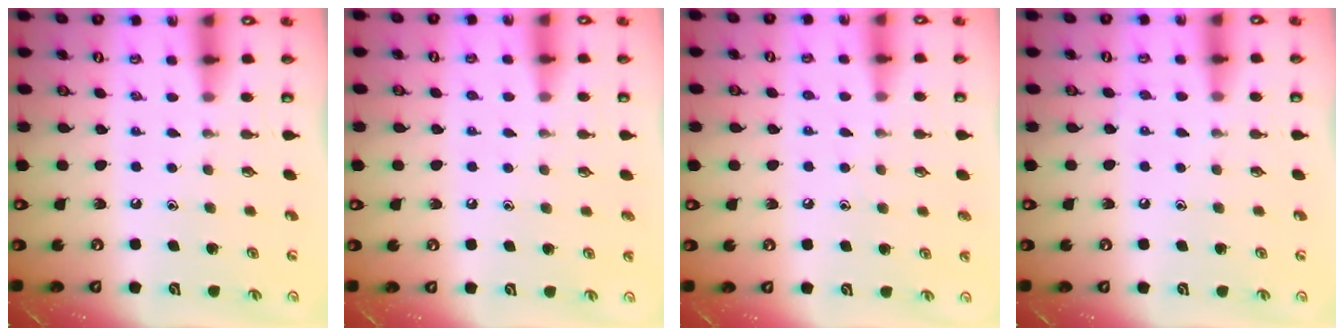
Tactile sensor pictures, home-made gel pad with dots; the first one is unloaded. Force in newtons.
{"total": 2.5, "press": 2.4, "slide": 0.3}
{"total": 3.9, "press": 3.9, "slide": 0.4}
{"total": 4.1, "press": 4.1, "slide": 0.4}